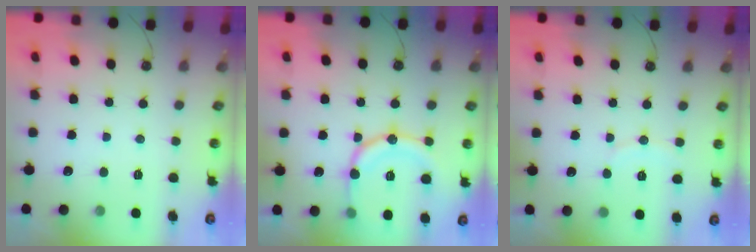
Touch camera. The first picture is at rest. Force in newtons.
{"total": 16.3, "press": 16.0, "slide": 3.2}
{"total": 3.8, "press": 3.8, "slide": 0.1}